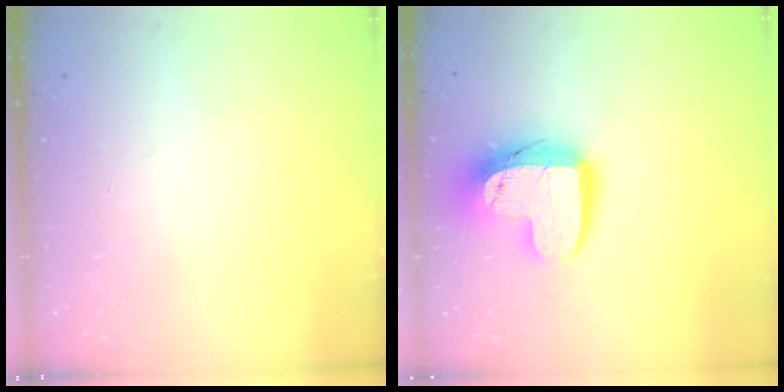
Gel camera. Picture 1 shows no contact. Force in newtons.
{"total": 14.3, "press": 14.3, "slide": 1.2}